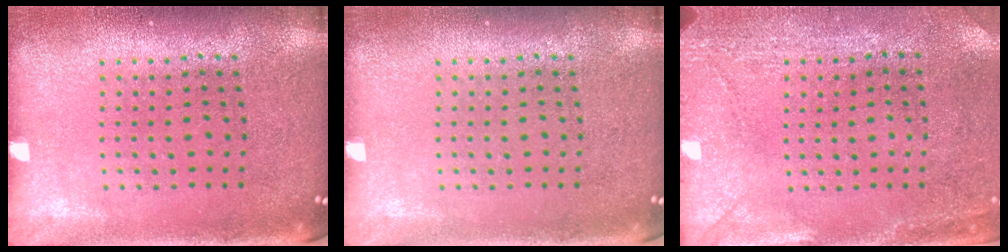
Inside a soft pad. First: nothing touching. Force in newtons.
{"total": 0.0}
{"total": 2.9, "press": 2.3, "slide": 1.8}